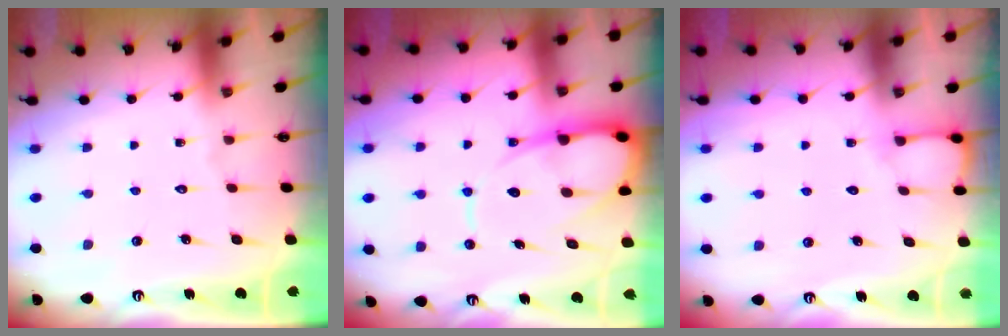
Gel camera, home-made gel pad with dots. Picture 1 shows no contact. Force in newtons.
{"total": 12.3, "press": 12.2, "slide": 1.3}
{"total": 4.2, "press": 4.1, "slide": 0.3}